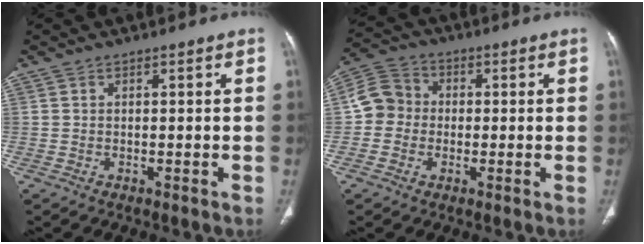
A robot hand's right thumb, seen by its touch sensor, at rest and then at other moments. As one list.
[{"total": 7.2, "force": [-0.4, 6.6, 2.8], "torque": [-0.036, 0.022, -0.024]}]